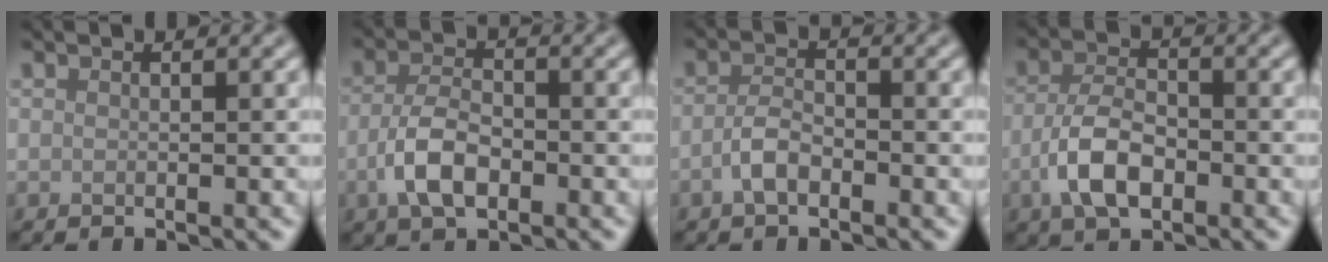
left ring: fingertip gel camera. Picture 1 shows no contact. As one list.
[{"total": 4.3, "force": [-1.7, 2.3, 3.3], "torque": [-0.065, 0.001, -0.037]}, {"total": 2.4, "force": [-1.2, 1.1, 1.7], "torque": [-0.036, 0.005, -0.029]}, {"total": 4.9, "force": [-2.0, 2.5, 3.7], "torque": [-0.074, 0.002, -0.043]}]